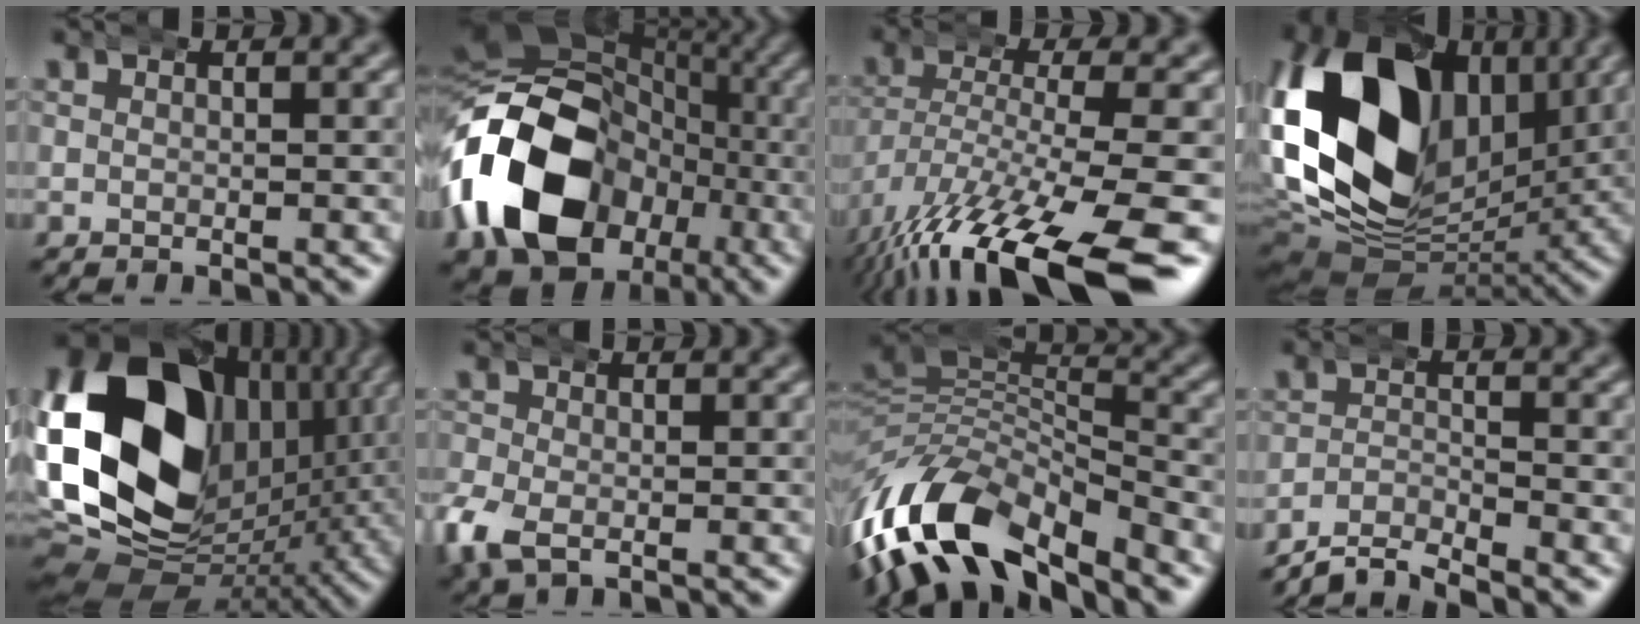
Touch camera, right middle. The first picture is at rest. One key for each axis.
{"total": 18.2, "fx": -1.4, "fy": 13.8, "fz": 11.8, "tx": -0.210, "ty": -0.023, "tz": -0.018}
{"total": 11.1, "fx": -6.4, "fy": 4.0, "fz": 8.2, "tx": -0.169, "ty": -0.047, "tz": -0.071}
{"total": 23.4, "fx": 2.6, "fy": 16.3, "fz": 16.5, "tx": -0.281, "ty": -0.031, "tz": 0.054}
{"total": 30.3, "fx": 1.0, "fy": 20.7, "fz": 22.1, "tx": -0.372, "ty": -0.032, "tz": 0.031}
{"total": 3.4, "fx": -1.3, "fy": 2.4, "fz": 2.0, "tx": -0.067, "ty": -0.016, "tz": -0.016}
{"total": 11.8, "fx": -4.7, "fy": 7.9, "fz": 7.3, "tx": -0.169, "ty": -0.051, "tz": -0.066}
{"total": 4.4, "fx": -4.2, "fy": 1.0, "fz": 1.1, "tx": -0.018, "ty": -0.009, "tz": -0.072}